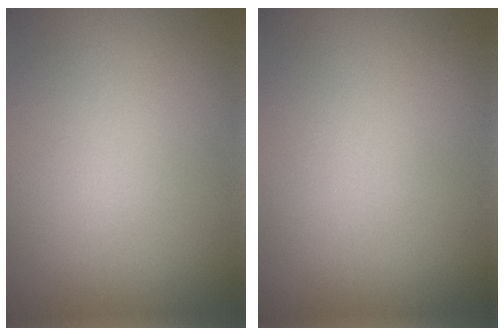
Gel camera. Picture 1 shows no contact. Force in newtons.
{"total": 0.0}